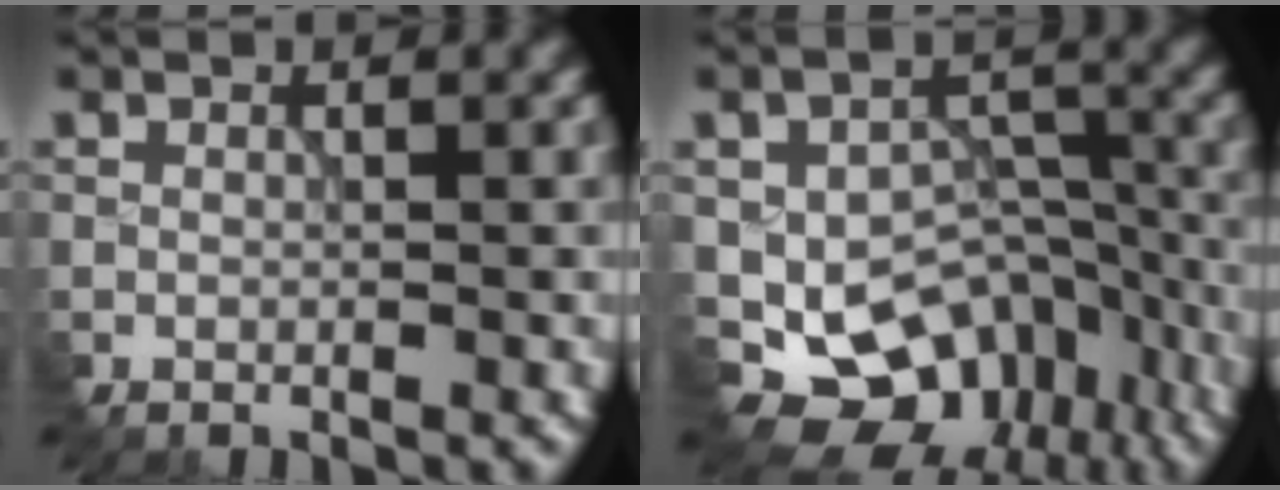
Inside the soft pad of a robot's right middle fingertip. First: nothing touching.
{"total": 8.6, "force": [-4.3, 6.3, 4.1], "torque": [-0.063, -0.016, -0.052]}